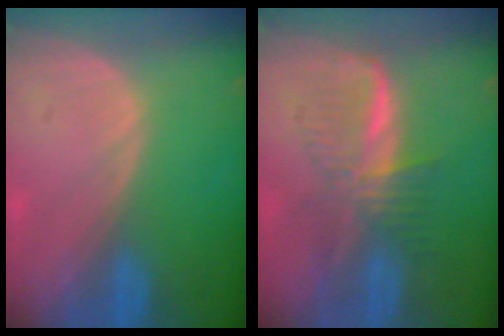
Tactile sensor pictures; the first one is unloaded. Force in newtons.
{"total": 6.1, "press": 6.1, "slide": 0.2}